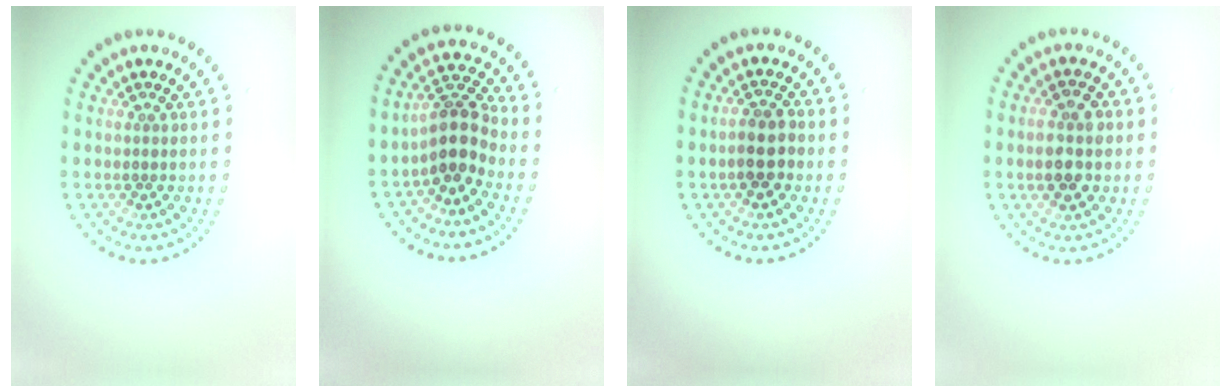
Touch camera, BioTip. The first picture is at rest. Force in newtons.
{"total": 3.9, "press": 3.0, "slide": 2.4}
{"total": 2.7, "press": 2.6, "slide": 0.9}
{"total": 2.9, "press": 2.9, "slide": 0.2}